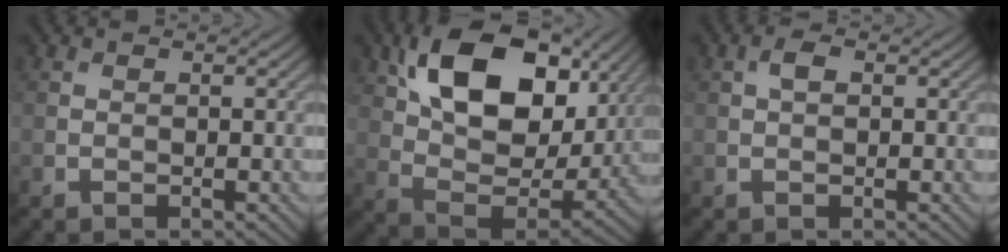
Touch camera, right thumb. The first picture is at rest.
{"total": 16.6, "force": [7.1, 9.7, 11.4], "torque": [-0.220, -0.002, 0.131]}
{"total": 1.6, "force": [0.4, 0.8, 1.3], "torque": [-0.024, 0.005, 0.004]}